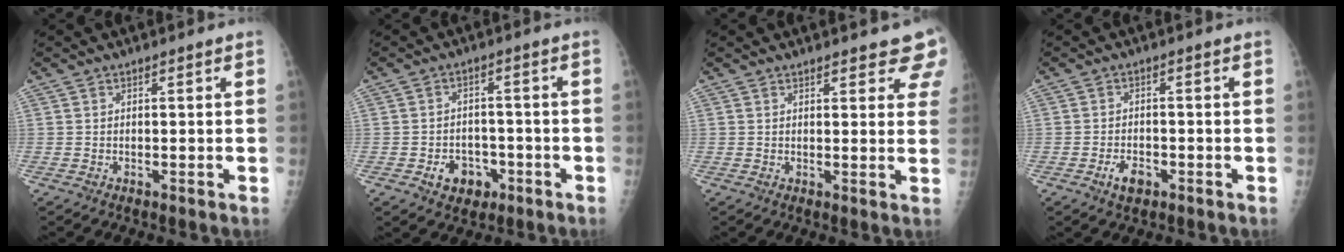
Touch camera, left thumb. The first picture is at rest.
{"total": 6.1, "force": [-2.7, 4.7, 2.7], "torque": [-0.016, 0.022, -0.035]}
{"total": 7.0, "force": [5.9, 2.4, 2.9], "torque": [0.005, -0.022, 0.055]}
{"total": 3.6, "force": [-1.9, 2.1, 2.2], "torque": [-0.034, 0.009, -0.031]}